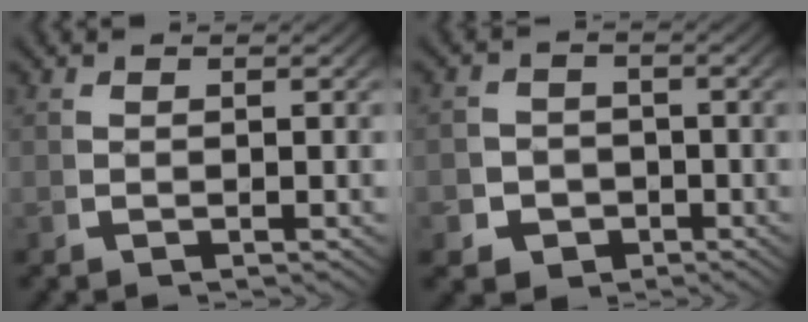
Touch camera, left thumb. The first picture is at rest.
{"total": 6.1, "force": [-2.5, 5.2, 2.0], "torque": [-0.030, -0.027, -0.036]}